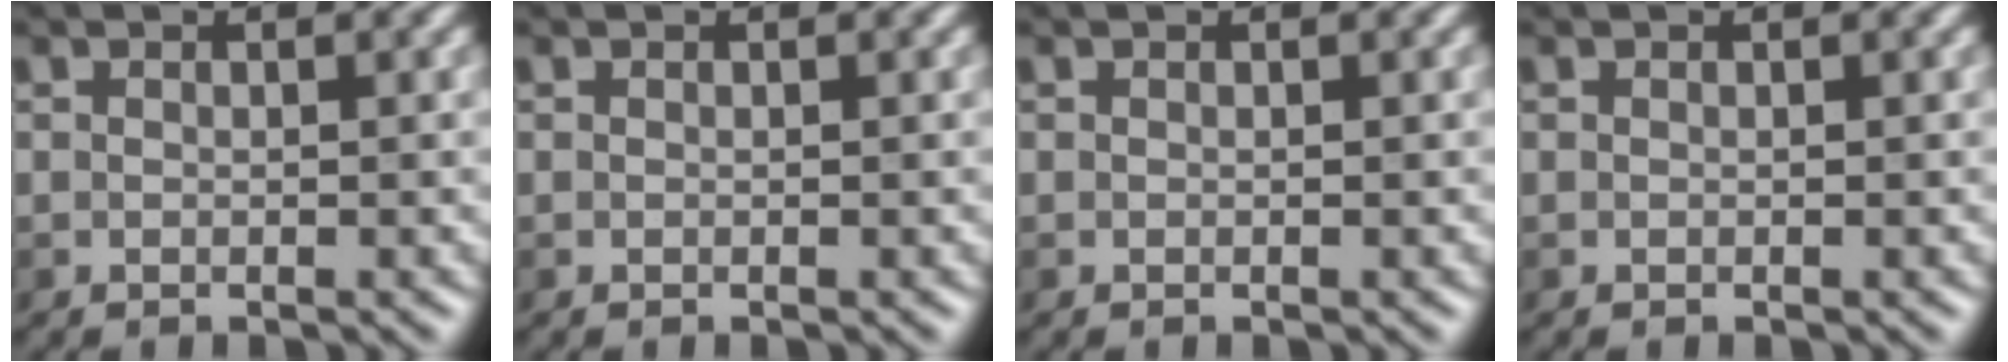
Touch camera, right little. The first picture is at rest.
{"total": 0.0}
{"total": 0.0}
{"total": 0.0}